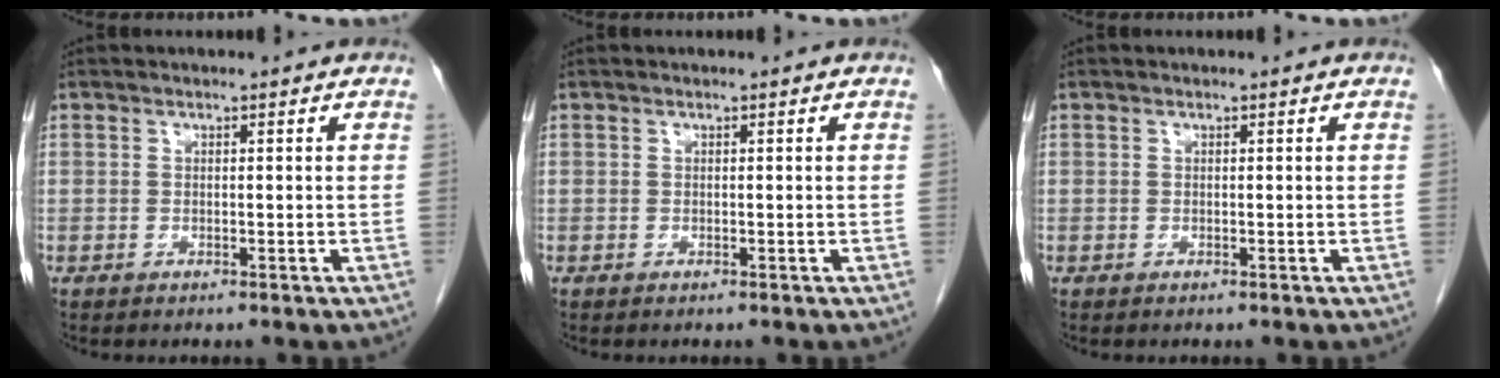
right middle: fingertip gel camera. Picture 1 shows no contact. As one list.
[{"total": 0.0}, {"total": 0.0}]